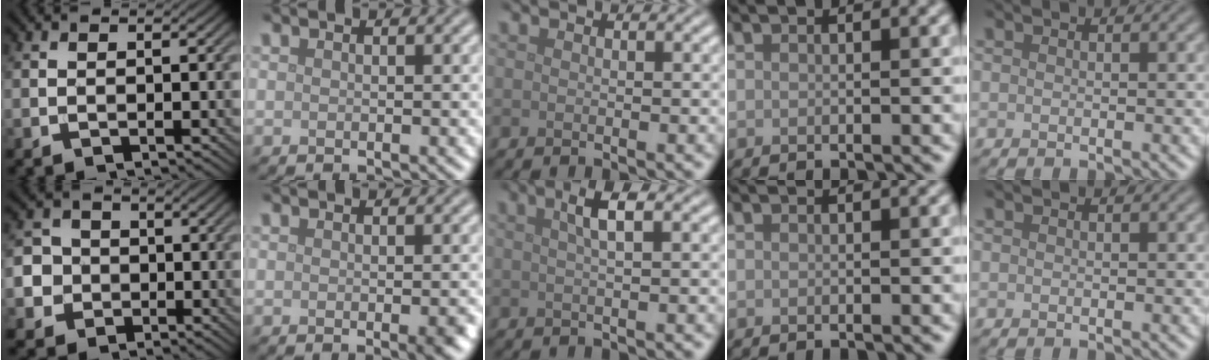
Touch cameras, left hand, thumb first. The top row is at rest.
{"thumb": {"total": 6.2, "force": [-1.1, 5.9, 1.5], "torque": [-0.052, 0.006, -0.050]}, "index": {"total": 1.6, "force": [-0.4, 0.3, 1.5], "torque": [-0.016, -0.002, -0.006]}, "middle": {"total": 2.9, "force": [1.0, 0.8, 2.6], "torque": [-0.032, 0.012, 0.014]}}